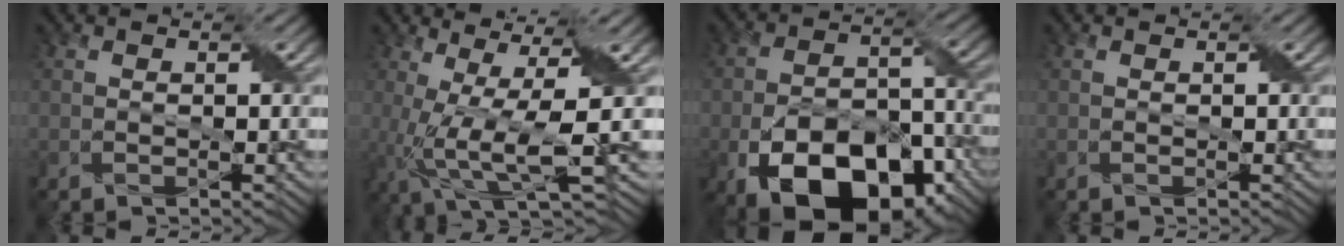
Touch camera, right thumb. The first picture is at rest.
{"total": 11.2, "force": [-1.3, 2.8, 10.8], "torque": [-0.220, 0.002, -0.004]}
{"total": 17.6, "force": [-9.2, 9.7, 11.4], "torque": [-0.196, -0.030, -0.154]}
{"total": 0.0}